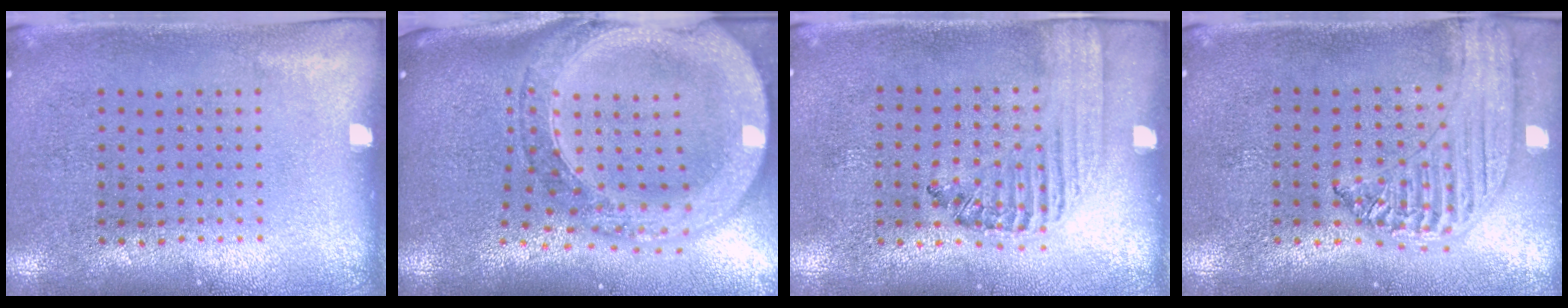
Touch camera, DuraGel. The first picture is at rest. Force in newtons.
{"total": 3.5, "press": 2.8, "slide": 2.1}
{"total": 1.4, "press": 1.2, "slide": 0.7}
{"total": 1.3, "press": 1.3, "slide": 0.1}